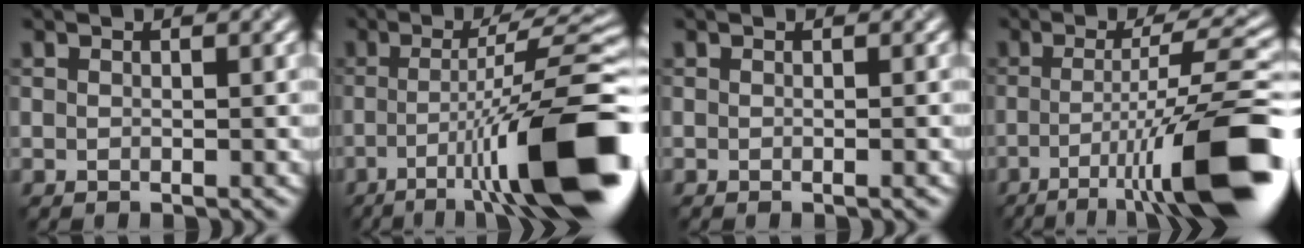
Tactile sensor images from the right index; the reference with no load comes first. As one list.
[{"total": 14.1, "force": [-4.6, 2.6, 13.1], "torque": [-0.172, 0.012, -0.064]}, {"total": 1.1, "force": [-0.3, 0.5, 0.9], "torque": [0.000, 0.002, -0.009]}, {"total": 12.7, "force": [-4.9, 2.2, 11.6], "torque": [-0.151, 0.010, -0.071]}]